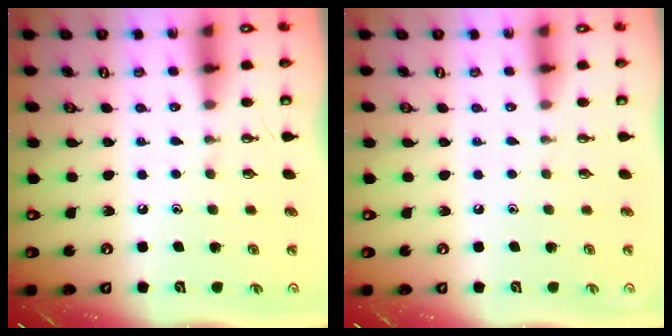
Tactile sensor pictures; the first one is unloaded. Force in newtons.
{"total": 0.0}